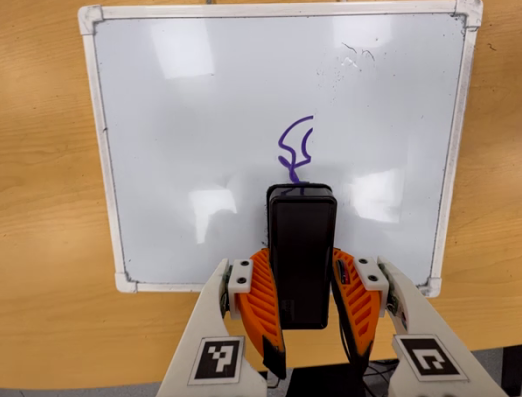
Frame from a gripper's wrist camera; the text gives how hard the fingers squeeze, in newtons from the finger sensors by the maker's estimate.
{"total": 9.0, "left": 7.1, "right": 10.8}